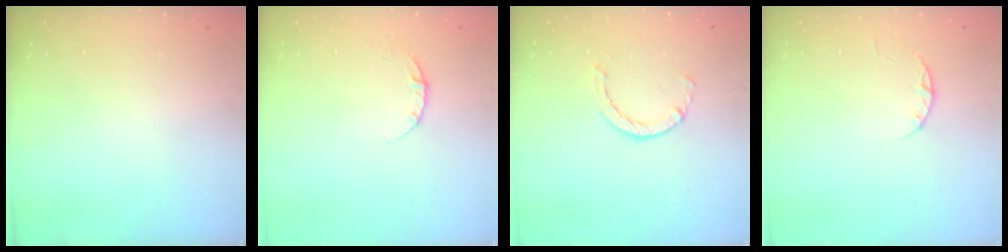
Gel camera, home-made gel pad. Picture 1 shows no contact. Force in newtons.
{"total": 3.8, "press": 3.8, "slide": 0.3}
{"total": 2.9, "press": 2.8, "slide": 0.4}
{"total": 2.4, "press": 2.3, "slide": 0.4}